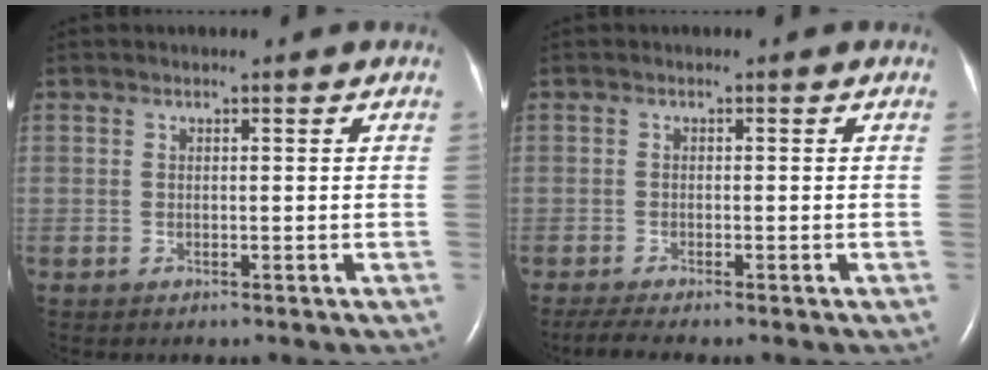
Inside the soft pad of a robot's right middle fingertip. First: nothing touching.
{"total": 3.4, "force": [-2.7, -0.1, 1.9], "torque": [-0.040, -0.010, -0.048]}